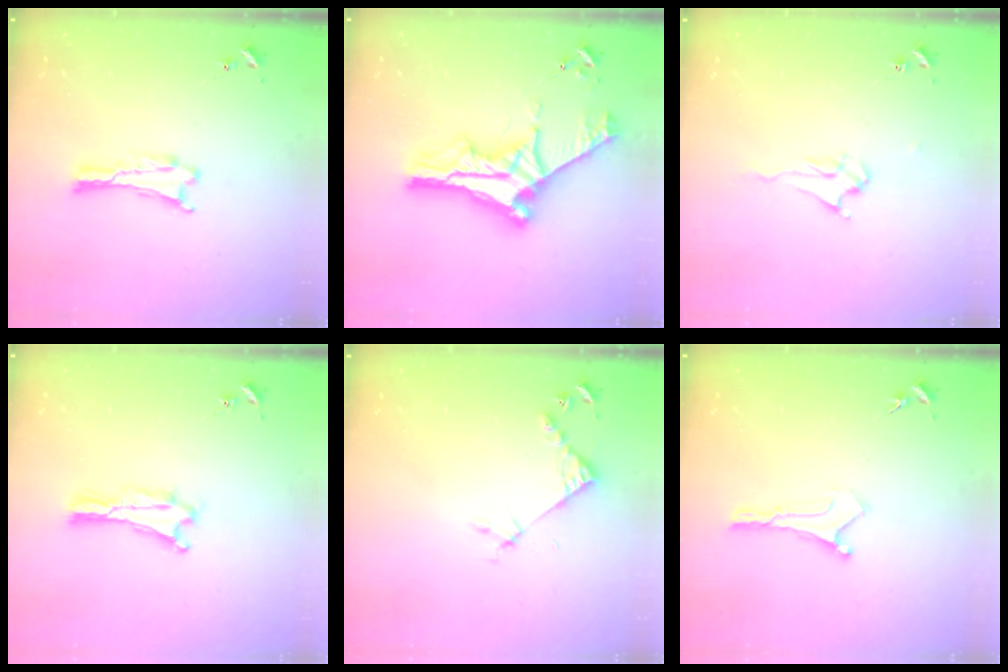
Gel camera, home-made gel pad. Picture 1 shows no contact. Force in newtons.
{"total": 10.9, "press": 10.9, "slide": 1.1}
{"total": 2.5, "press": 2.4, "slide": 0.4}
{"total": 0.0}
{"total": 4.5, "press": 4.5, "slide": 0.4}
{"total": 0.0}